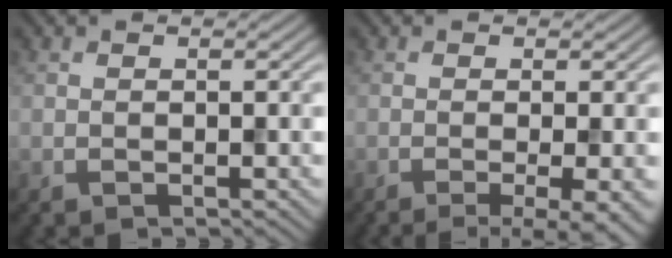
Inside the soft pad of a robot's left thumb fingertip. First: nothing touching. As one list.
[{"total": 5.2, "force": [-2.1, 1.3, 4.6], "torque": [-0.054, -0.005, -0.016]}]